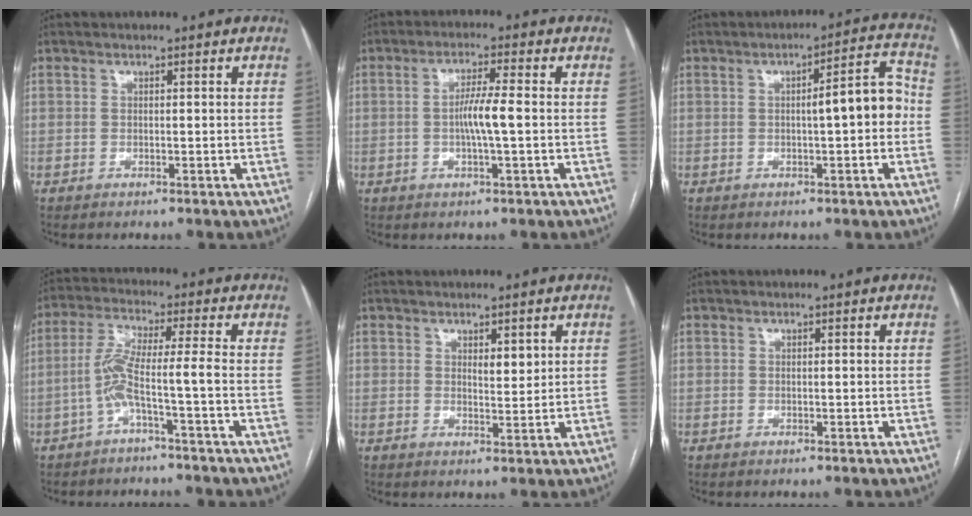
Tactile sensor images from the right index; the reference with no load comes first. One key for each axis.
{"total": 5.1, "fx": -0.5, "fy": 0.0, "fz": 5.0, "tx": -0.096, "ty": 0.001, "tz": -0.010}
{"total": 7.1, "fx": -0.4, "fy": 1.3, "fz": 7.0, "tx": -0.092, "ty": 0.030, "tz": -0.007}
{"total": 5.8, "fx": -2.4, "fy": -0.7, "fz": 5.2, "tx": -0.111, "ty": 0.021, "tz": -0.049}
{"total": 2.4, "fx": 1.1, "fy": 0.9, "fz": 1.9, "tx": -0.030, "ty": -0.005, "tz": 0.021}
{"total": 0.0}